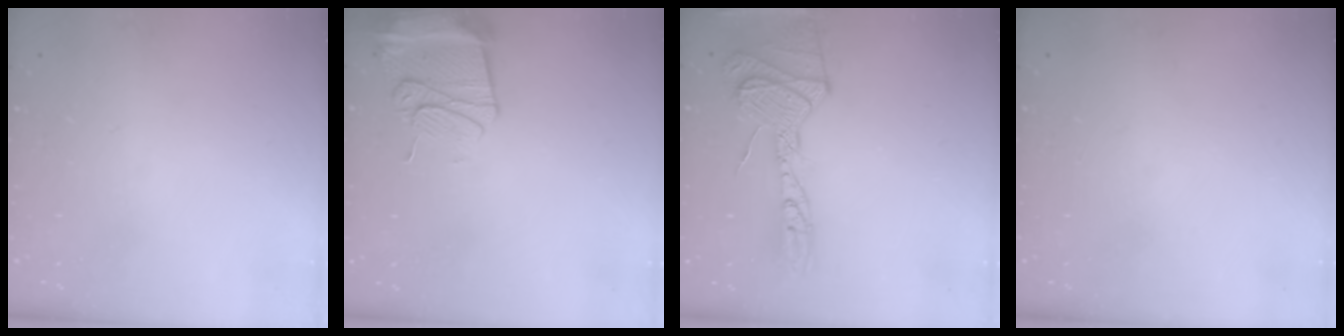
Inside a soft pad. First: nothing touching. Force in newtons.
{"total": 13.2, "press": 13.2, "slide": 1.4}
{"total": 18.9, "press": 18.8, "slide": 1.9}
{"total": 0.0}